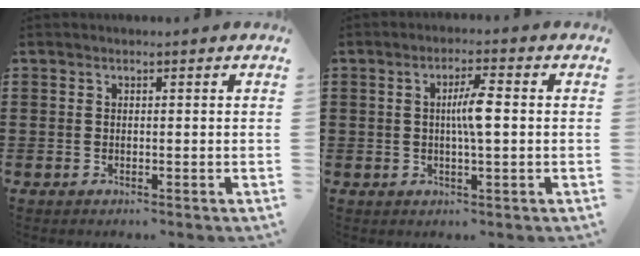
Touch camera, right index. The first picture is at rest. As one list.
[{"total": 4.9, "force": [0.3, 0.7, 4.8], "torque": [-0.089, 0.001, 0.002]}]